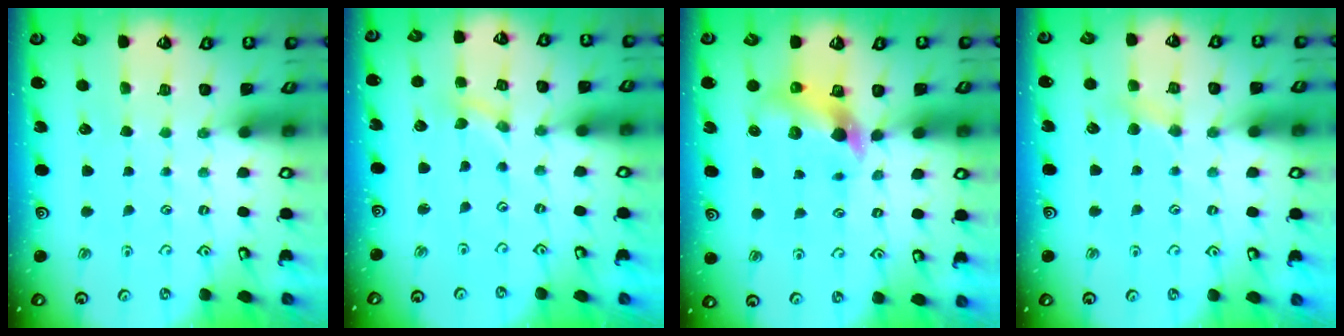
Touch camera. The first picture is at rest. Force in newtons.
{"total": 0.0}
{"total": 5.9, "press": 5.8, "slide": 0.7}
{"total": 3.0, "press": 2.9, "slide": 0.5}